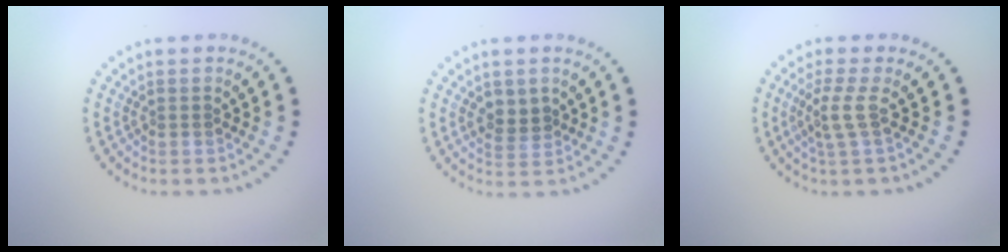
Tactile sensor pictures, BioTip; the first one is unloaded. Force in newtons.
{"total": 2.0, "press": 1.9, "slide": 0.6}
{"total": 2.1, "press": 1.4, "slide": 1.5}